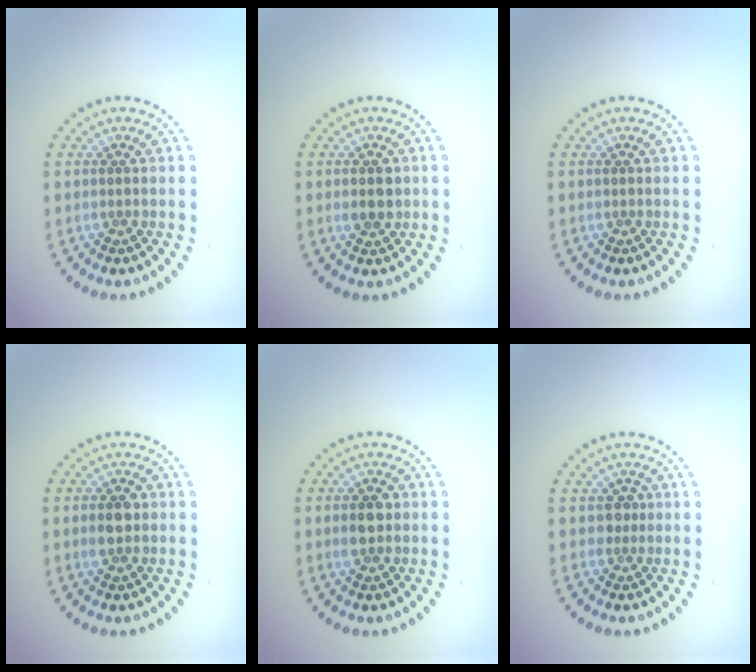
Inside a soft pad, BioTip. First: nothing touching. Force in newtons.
{"total": 2.0, "press": 2.0, "slide": 0.2}
{"total": 0.0}
{"total": 2.6, "press": 2.6, "slide": 0.1}
{"total": 2.5, "press": 2.5, "slide": 0.1}
{"total": 1.0, "press": 0.8, "slide": 0.7}